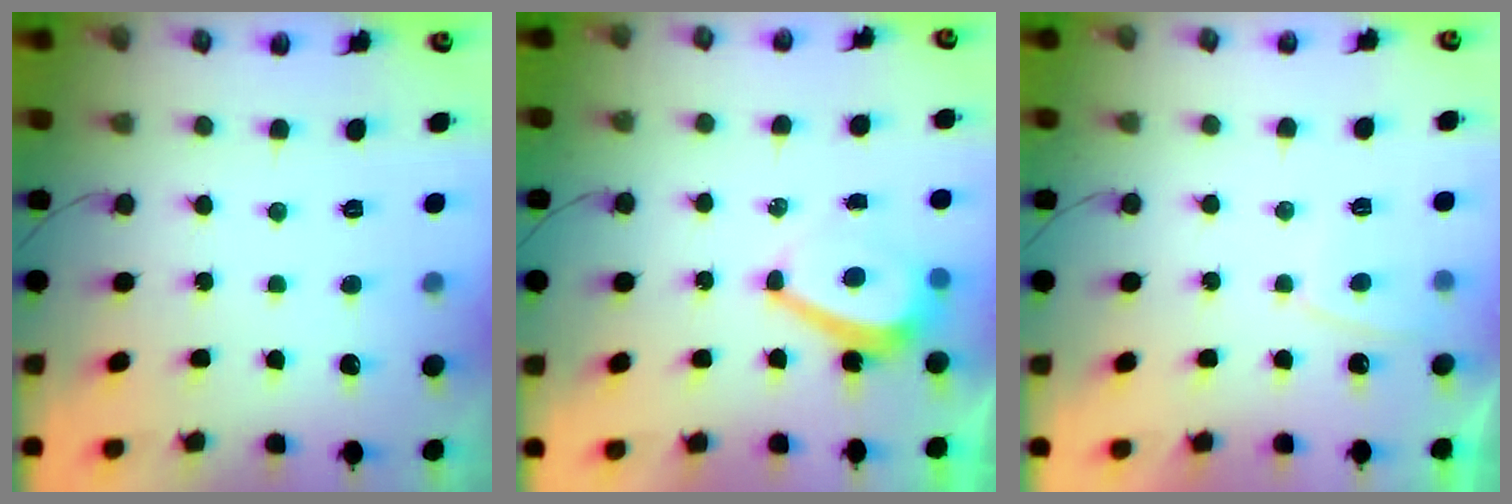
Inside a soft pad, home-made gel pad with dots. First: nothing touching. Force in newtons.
{"total": 6.3, "press": 5.7, "slide": 2.9}
{"total": 2.7, "press": 2.6, "slide": 0.8}